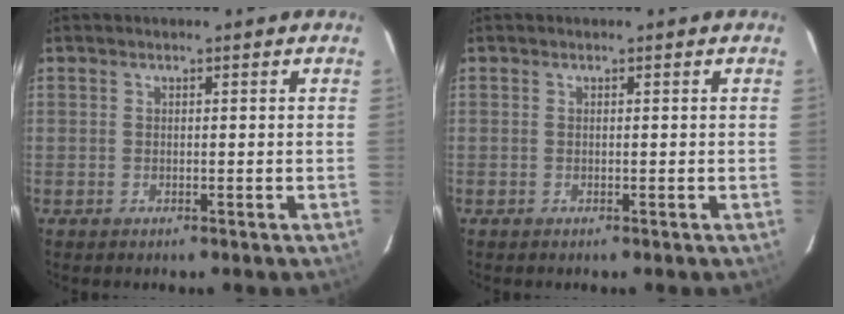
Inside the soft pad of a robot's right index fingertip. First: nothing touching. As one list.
[{"total": 0.0}]